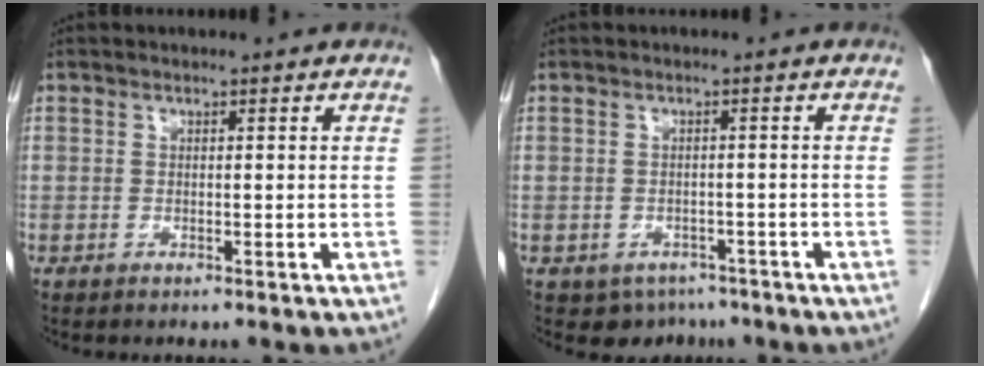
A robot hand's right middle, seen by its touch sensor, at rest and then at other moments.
{"total": 4.6, "force": [-3.3, 3.1, 0.5], "torque": [0.003, 0.007, -0.040]}